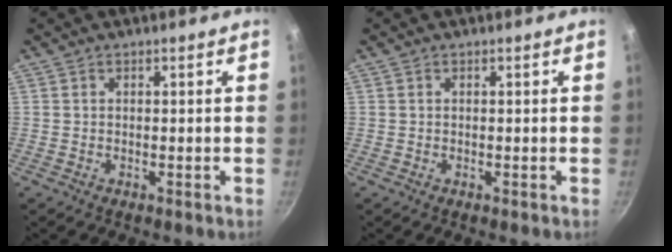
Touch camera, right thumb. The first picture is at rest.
{"total": 0.0}